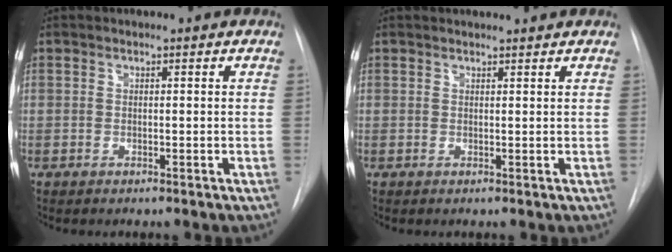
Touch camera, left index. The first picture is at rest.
{"total": 2.5, "force": [2.5, 0.2, 0.4], "torque": [-0.006, 0.013, 0.030]}